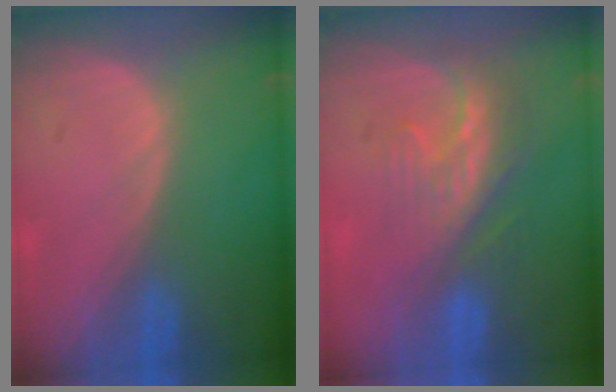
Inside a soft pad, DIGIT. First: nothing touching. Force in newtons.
{"total": 8.3, "press": 7.1, "slide": 4.3}